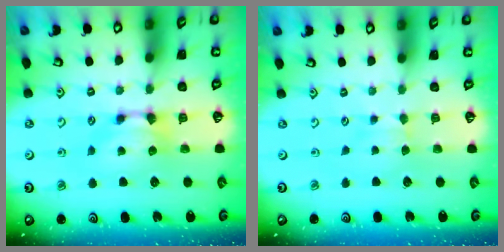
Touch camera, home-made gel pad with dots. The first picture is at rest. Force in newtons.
{"total": 2.4, "press": 2.3, "slide": 0.5}